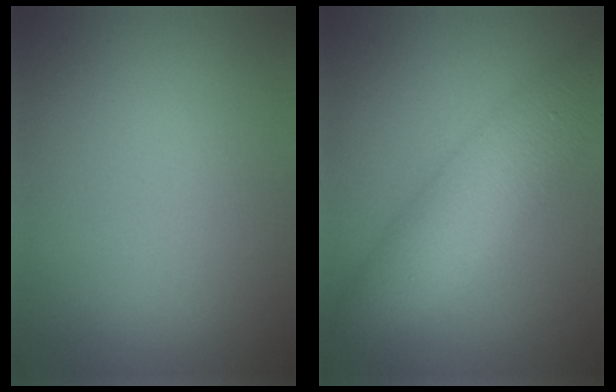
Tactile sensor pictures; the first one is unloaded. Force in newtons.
{"total": 6.5, "press": 6.5, "slide": 0.2}